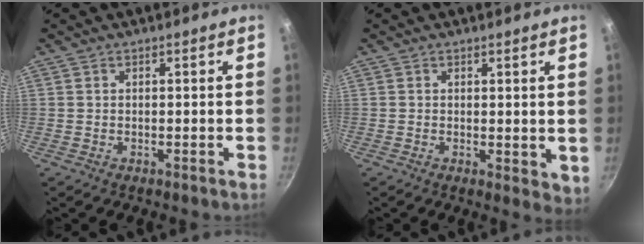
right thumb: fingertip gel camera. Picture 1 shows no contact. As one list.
[{"total": 5.4, "force": [0.3, 2.8, 4.6], "torque": [-0.050, -0.006, 0.009]}]